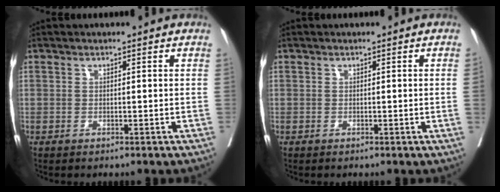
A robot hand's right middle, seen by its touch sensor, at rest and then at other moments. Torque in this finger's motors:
{"motor_torque": [1.00, -1.14, -0.55, -0.07]}